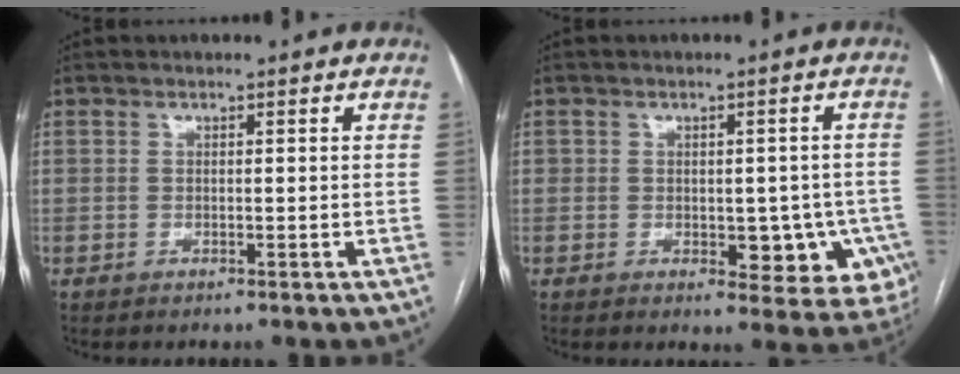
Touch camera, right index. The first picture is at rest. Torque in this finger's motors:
{"motor_torque": [-0.07, 0.07, 0.26, 0.03]}